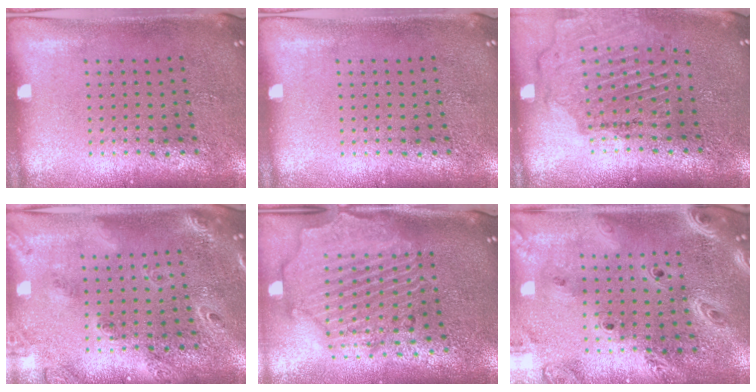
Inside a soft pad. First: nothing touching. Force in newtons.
{"total": 0.0}
{"total": 1.6, "press": 1.6, "slide": 0.0}
{"total": 1.8, "press": 1.7, "slide": 0.7}
{"total": 3.0, "press": 2.6, "slide": 1.5}
{"total": 3.2, "press": 2.7, "slide": 1.8}